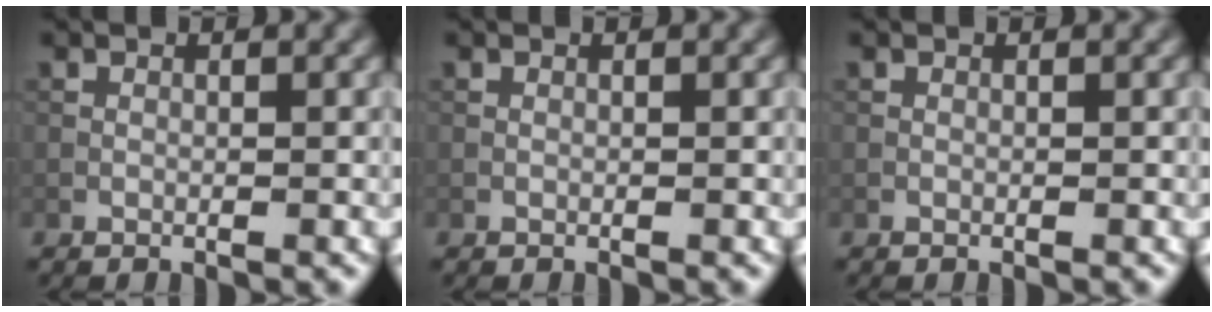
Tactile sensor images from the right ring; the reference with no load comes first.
{"total": 0.0}
{"total": 0.0}